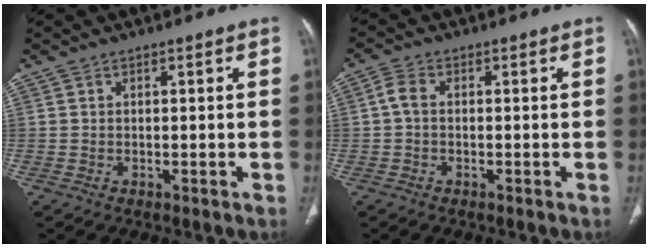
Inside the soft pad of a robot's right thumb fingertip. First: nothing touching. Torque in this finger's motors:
{"motor_torque": [-0.32, 0.30, 0.40, -0.17, 0.21]}